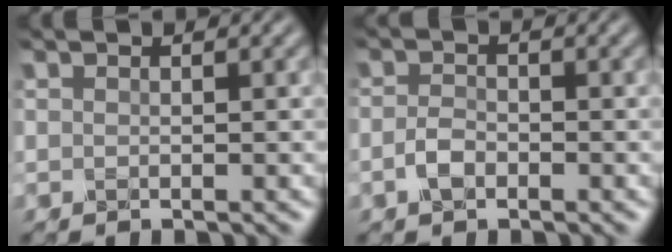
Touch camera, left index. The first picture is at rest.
{"total": 1.9, "force": [-1.2, 1.0, 1.0], "torque": [-0.023, -0.002, -0.031]}